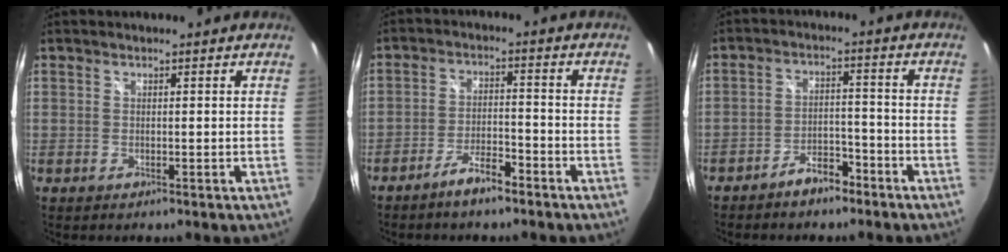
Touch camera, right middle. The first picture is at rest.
{"total": 5.7, "force": [-4.5, 1.3, 3.3], "torque": [-0.078, 0.002, -0.076]}
{"total": 5.7, "force": [-4.5, 2.4, 2.5], "torque": [-0.057, 0.015, -0.065]}